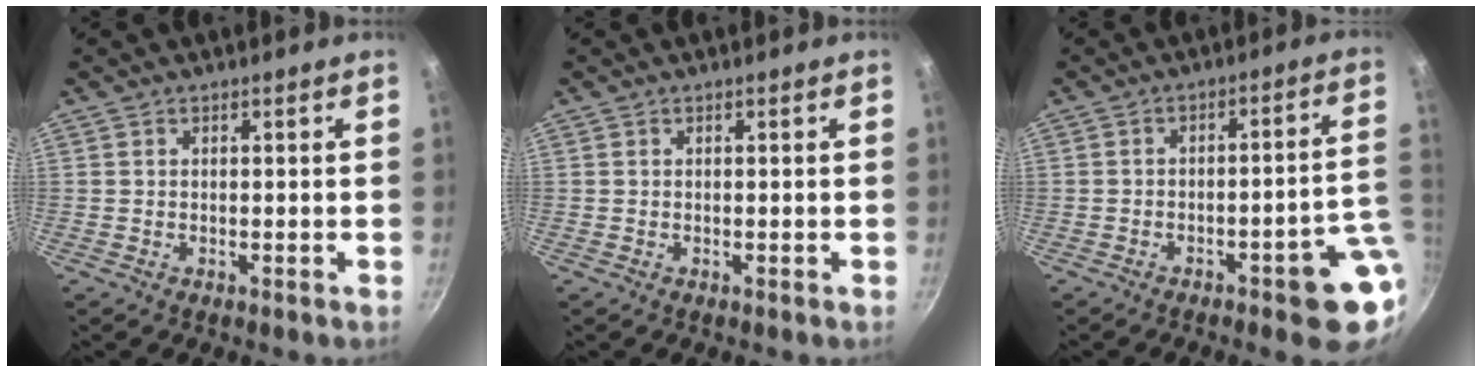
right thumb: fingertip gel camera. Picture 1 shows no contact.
{"total": 0.0}
{"total": 10.5, "force": [-3.4, 2.7, 9.5], "torque": [-0.089, 0.035, -0.040]}